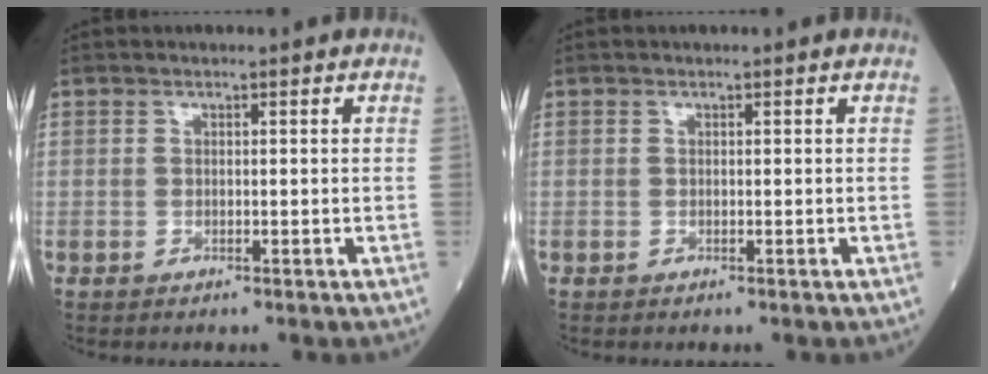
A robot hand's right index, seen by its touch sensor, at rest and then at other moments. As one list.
[{"total": 0.0}]